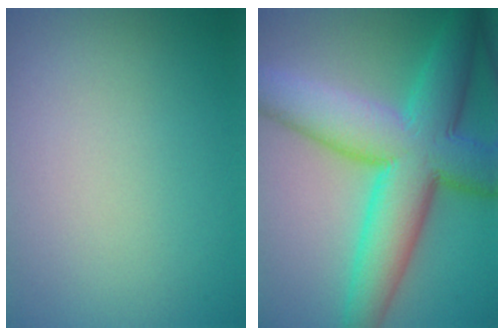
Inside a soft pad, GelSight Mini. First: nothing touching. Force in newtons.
{"total": 11.9, "press": 11.9, "slide": 0.2}